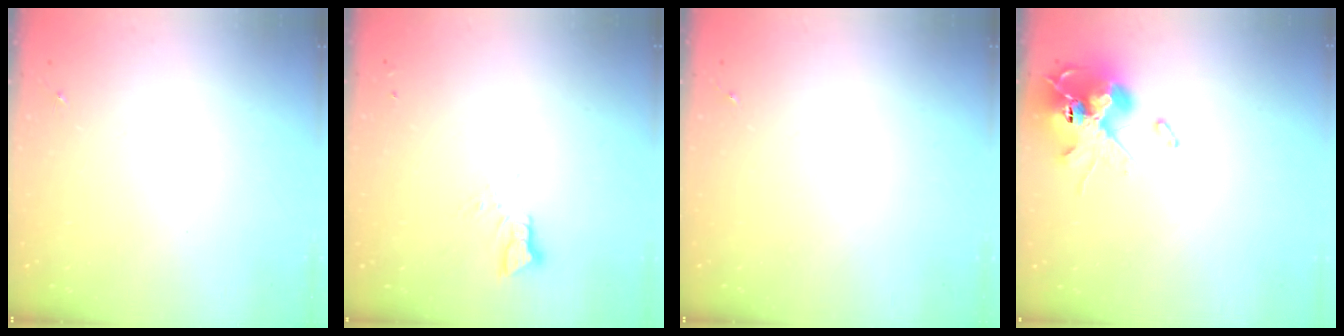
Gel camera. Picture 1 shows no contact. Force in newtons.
{"total": 3.4, "press": 3.4, "slide": 0.2}
{"total": 0.0}
{"total": 13.9, "press": 13.8, "slide": 1.3}